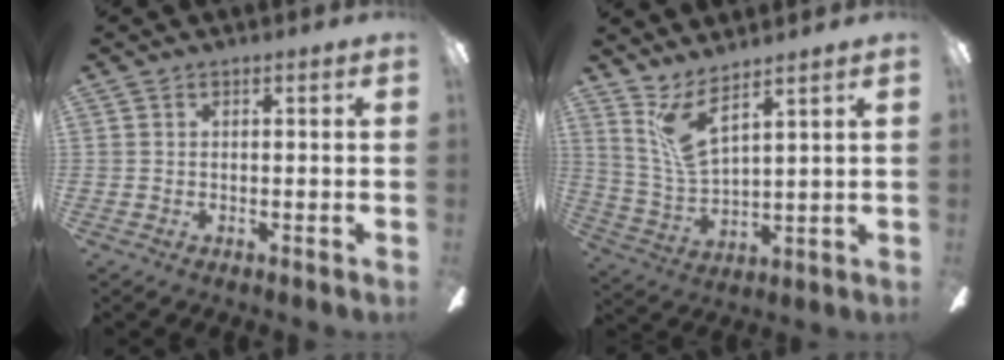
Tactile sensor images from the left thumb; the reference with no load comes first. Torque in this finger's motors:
{"motor_torque": [0.17, -0.11, -0.38, 0.13, -0.01]}